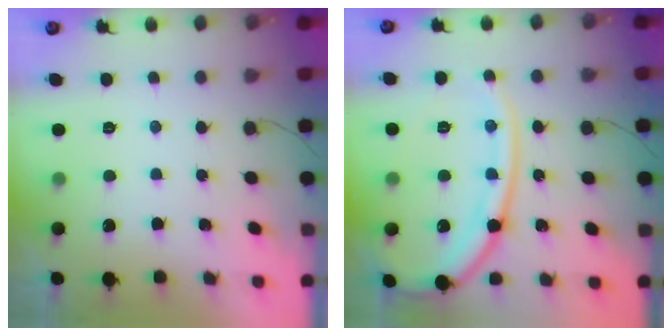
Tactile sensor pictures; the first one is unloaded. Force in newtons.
{"total": 17.0, "press": 17.0, "slide": 1.7}